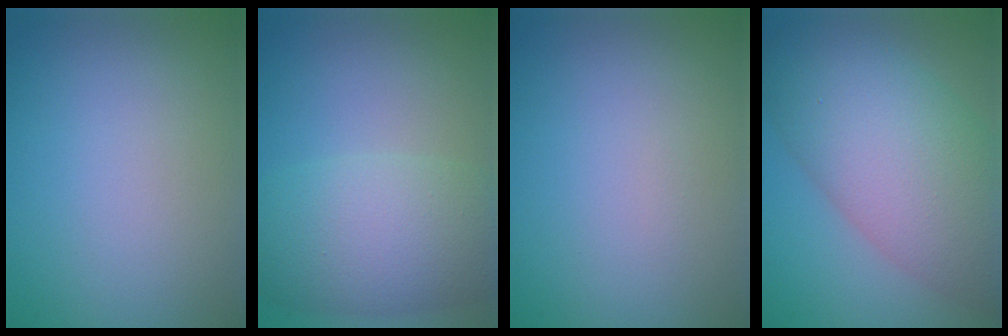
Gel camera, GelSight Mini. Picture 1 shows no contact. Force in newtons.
{"total": 7.2, "press": 7.2, "slide": 0.6}
{"total": 0.0}
{"total": 10.6, "press": 10.6, "slide": 0.5}